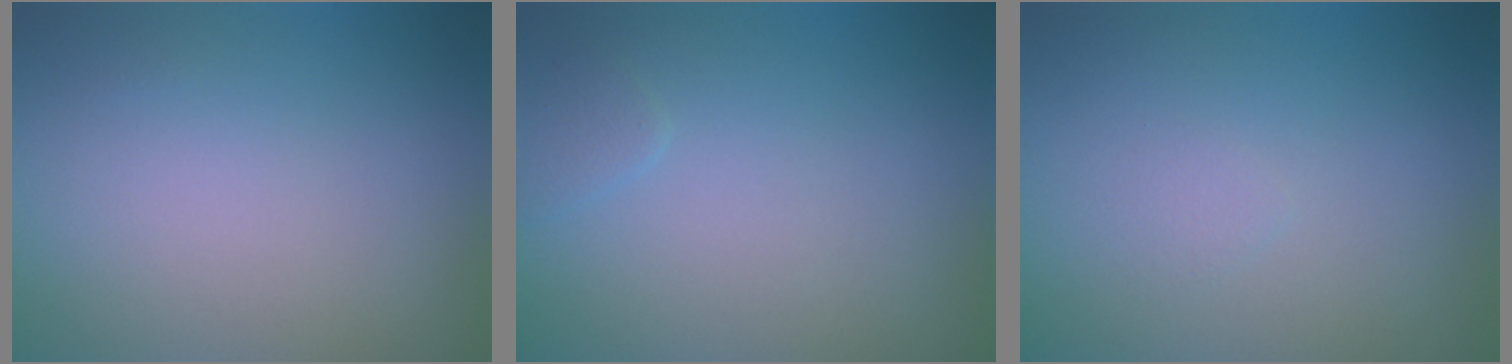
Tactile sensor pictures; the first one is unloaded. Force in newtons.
{"total": 0.8, "press": 0.8, "slide": 0.1}
{"total": 0.6, "press": 0.6, "slide": 0.1}